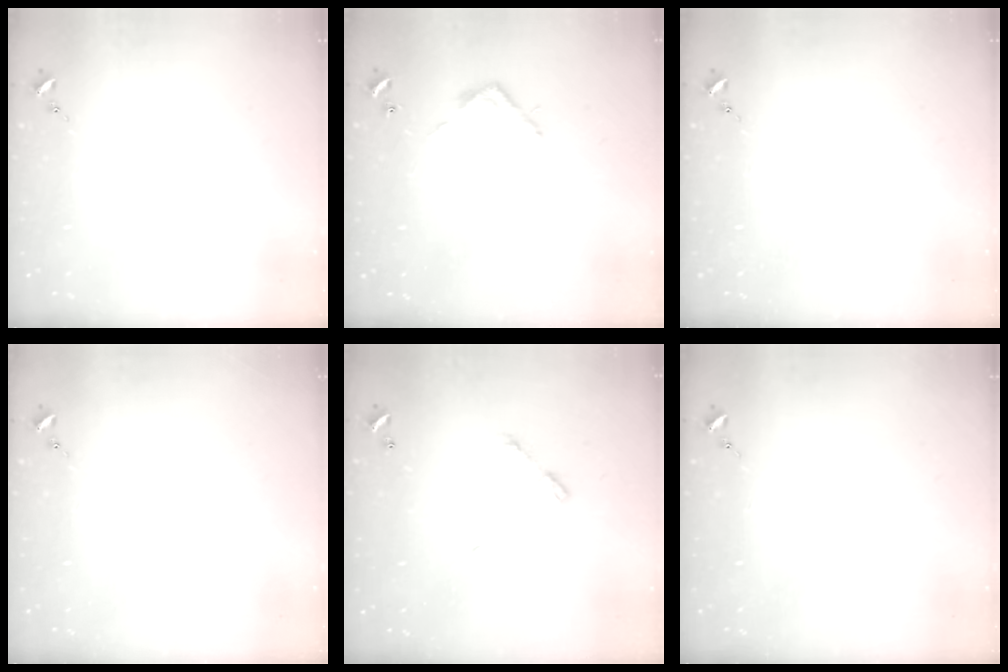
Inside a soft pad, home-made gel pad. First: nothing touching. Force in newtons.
{"total": 3.2, "press": 3.2, "slide": 0.2}
{"total": 0.0}
{"total": 0.0}
{"total": 6.6, "press": 6.6, "slide": 0.5}
{"total": 0.0}